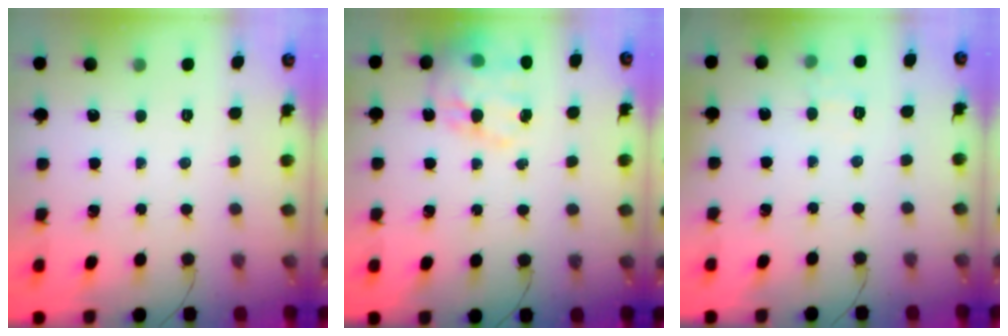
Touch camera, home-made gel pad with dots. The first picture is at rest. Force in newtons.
{"total": 17.8, "press": 17.4, "slide": 4.0}
{"total": 6.9, "press": 6.7, "slide": 1.6}